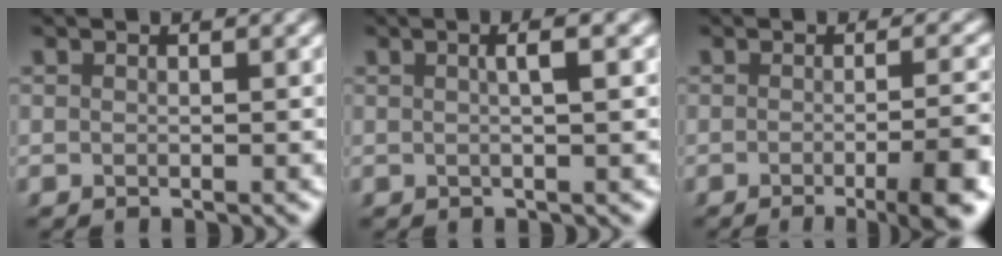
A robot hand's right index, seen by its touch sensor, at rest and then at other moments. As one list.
[{"total": 2.2, "force": [0.4, -0.2, 2.1], "torque": [-0.028, 0.009, 0.004]}, {"total": 6.8, "force": [-3.2, 1.6, 5.8], "torque": [-0.067, -0.001, -0.055]}]